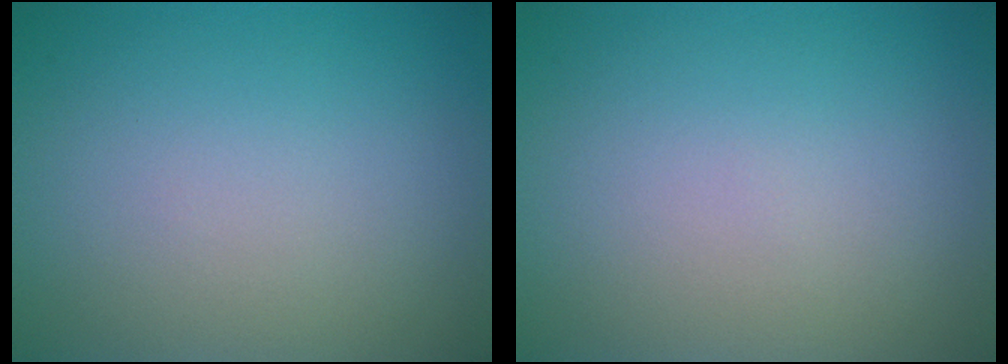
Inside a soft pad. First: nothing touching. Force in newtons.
{"total": 0.0}